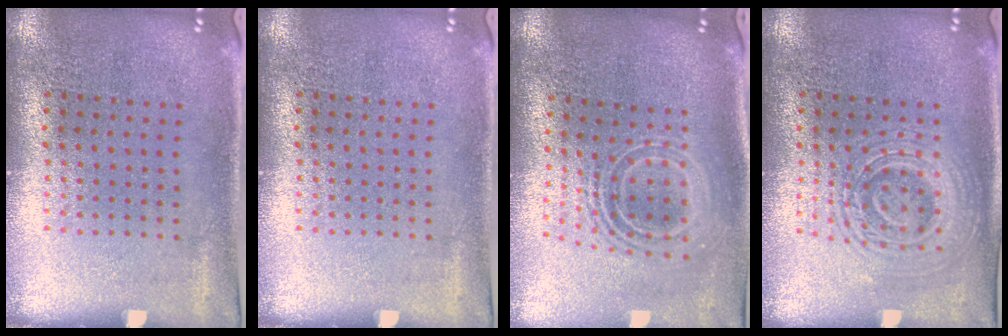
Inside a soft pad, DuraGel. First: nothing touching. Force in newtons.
{"total": 0.0}
{"total": 2.1, "press": 1.5, "slide": 1.4}
{"total": 2.7, "press": 2.7, "slide": 0.5}